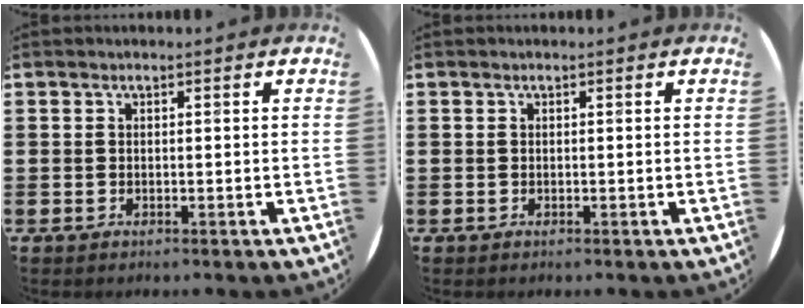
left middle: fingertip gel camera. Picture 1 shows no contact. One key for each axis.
{"total": 0.0}